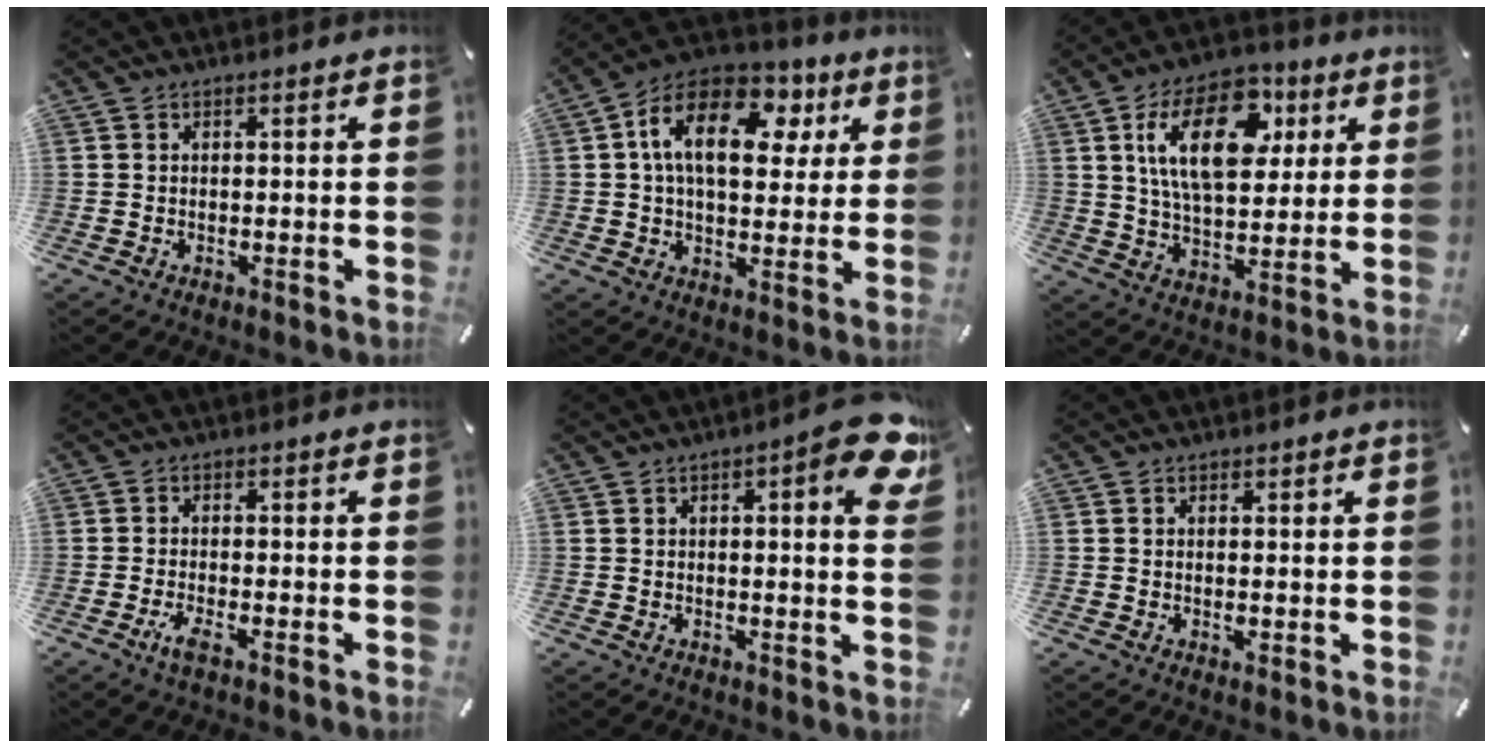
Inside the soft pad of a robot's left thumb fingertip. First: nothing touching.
{"total": 17.4, "force": [5.8, 10.8, 12.4], "torque": [-0.210, -0.009, 0.101]}
{"total": 19.1, "force": [6.8, 11.2, 13.9], "torque": [-0.243, -0.004, 0.107]}
{"total": 3.0, "force": [-1.4, 0.8, 2.6], "torque": [-0.062, -0.006, -0.031]}
{"total": 9.7, "force": [3.9, 2.7, 8.5], "torque": [-0.111, -0.021, 0.062]}
{"total": 1.1, "force": [0.1, 0.9, 0.6], "torque": [-0.005, 0.000, 0.000]}